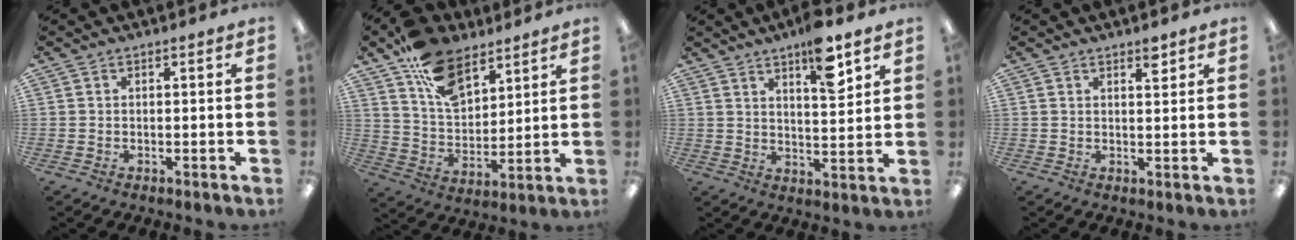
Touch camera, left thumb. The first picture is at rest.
{"total": 14.7, "force": [9.3, 8.3, 7.8], "torque": [-0.136, -0.039, 0.176]}
{"total": 11.3, "force": [7.4, 3.6, 7.7], "torque": [-0.103, -0.039, 0.121]}
{"total": 3.0, "force": [2.3, 0.9, 1.6], "torque": [-0.011, -0.012, 0.036]}